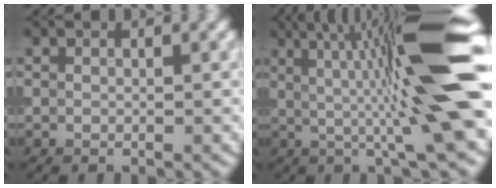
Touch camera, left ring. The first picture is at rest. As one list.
[{"total": 14.0, "force": [1.6, 2.0, 13.8], "torque": [-0.183, 0.014, 0.023]}]